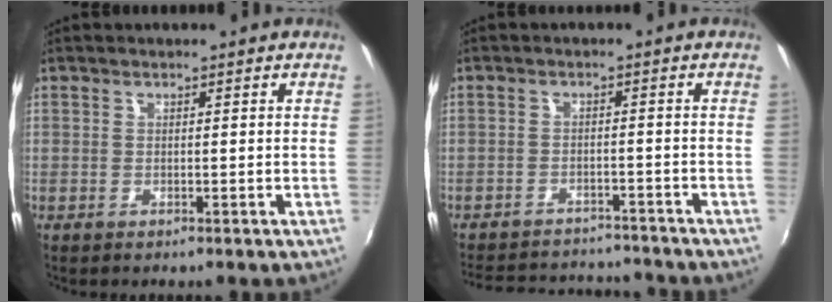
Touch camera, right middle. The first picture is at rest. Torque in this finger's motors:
{"motor_torque": [0.43, -0.73, 0.06, 0.03]}